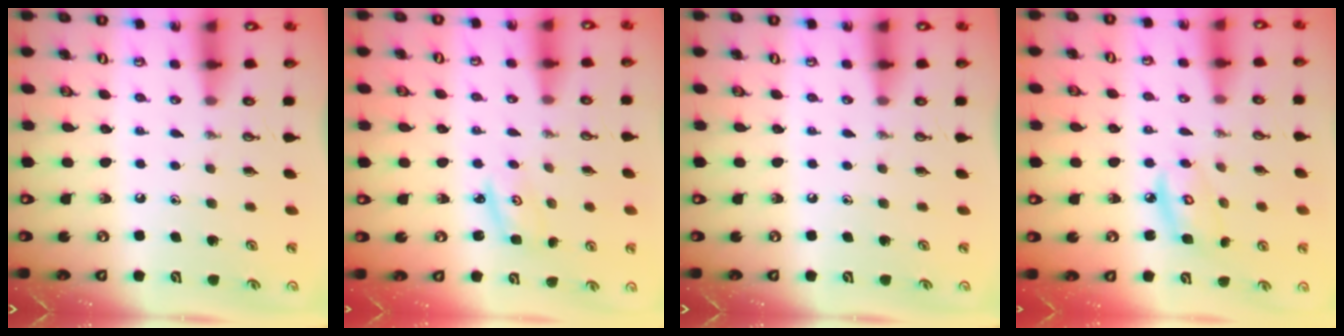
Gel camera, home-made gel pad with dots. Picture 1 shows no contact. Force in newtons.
{"total": 2.1, "press": 2.1, "slide": 0.2}
{"total": 0.0}
{"total": 6.5, "press": 6.5, "slide": 0.3}